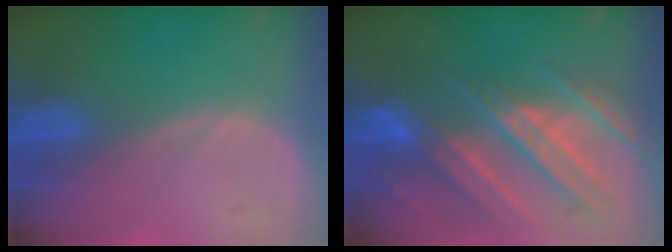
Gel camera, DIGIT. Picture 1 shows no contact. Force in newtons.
{"total": 10.1, "press": 9.6, "slide": 3.3}